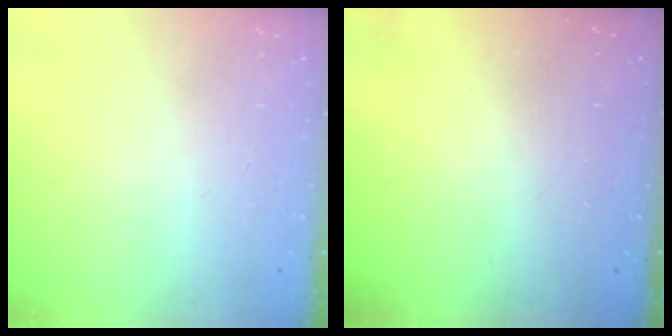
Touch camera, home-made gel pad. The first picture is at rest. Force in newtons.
{"total": 3.2, "press": 3.2, "slide": 0.3}